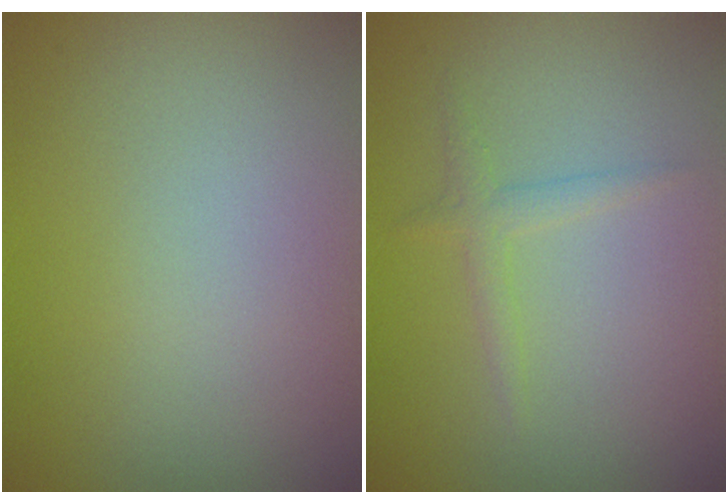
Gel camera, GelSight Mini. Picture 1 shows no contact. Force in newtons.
{"total": 1.3, "press": 1.3, "slide": 0.1}